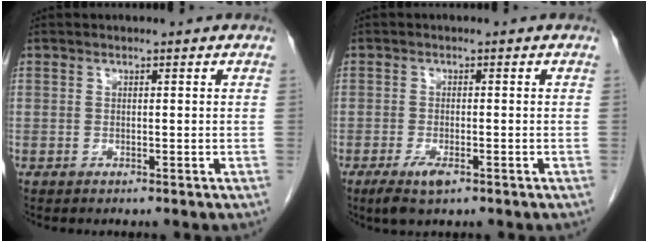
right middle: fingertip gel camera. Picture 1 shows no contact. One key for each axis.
{"total": 3.5, "fx": -2.0, "fy": 1.0, "fz": 2.7, "tx": -0.055, "ty": -0.005, "tz": -0.033}